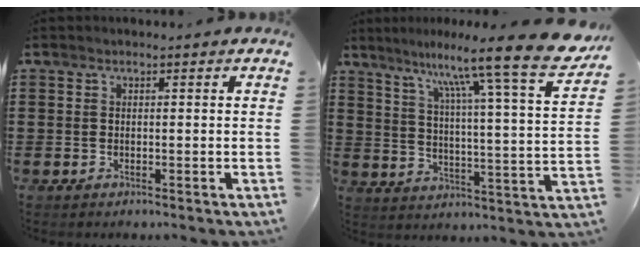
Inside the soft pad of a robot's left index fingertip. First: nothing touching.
{"total": 13.1, "force": [10.9, -0.9, 7.2], "torque": [-0.138, -0.087, 0.168]}